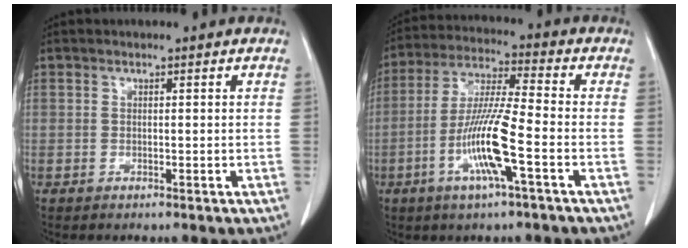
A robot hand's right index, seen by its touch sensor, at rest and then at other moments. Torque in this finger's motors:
{"motor_torque": [1.94, -0.19, 0.66, 0.14]}